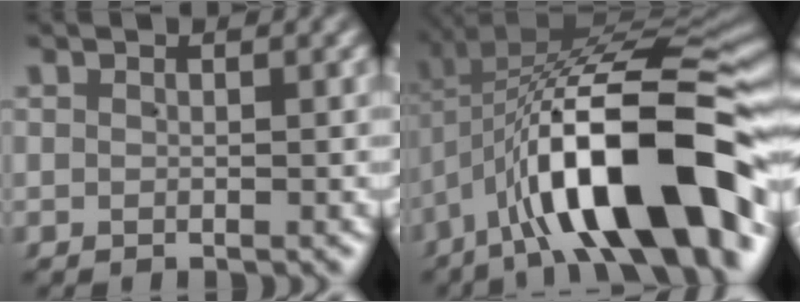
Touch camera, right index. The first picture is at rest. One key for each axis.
{"total": 14.8, "fx": -3.9, "fy": 6.5, "fz": 12.7, "tx": -0.209, "ty": -0.009, "tz": -0.046}